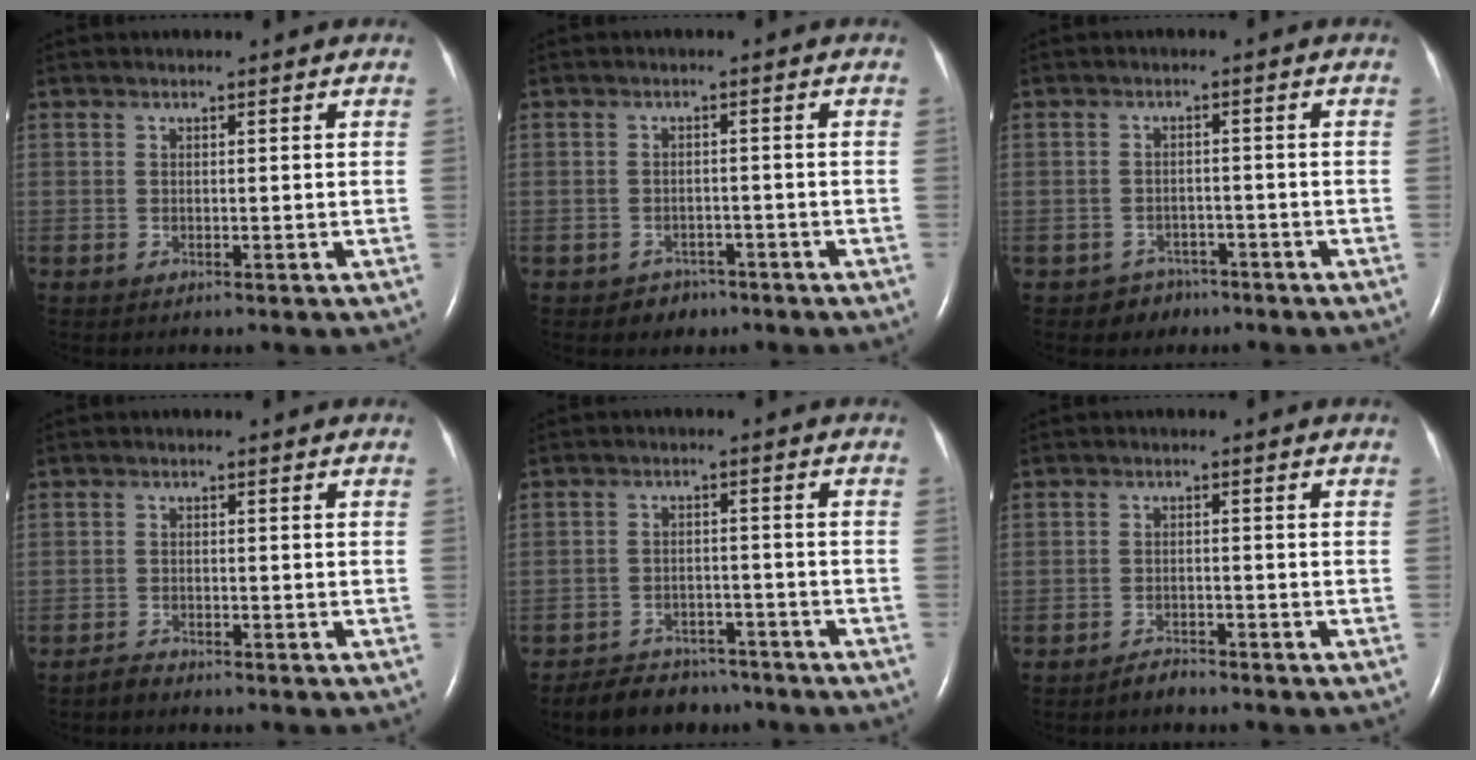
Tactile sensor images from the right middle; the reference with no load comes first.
{"total": 2.6, "force": [-1.8, 1.9, 0.3], "torque": [-0.011, 0.007, -0.021]}
{"total": 3.2, "force": [-2.2, 2.3, -0.2], "torque": [-0.004, 0.009, -0.030]}
{"total": 1.3, "force": [-1.2, 0.3, 0.1], "torque": [-0.003, -0.001, -0.022]}
{"total": 7.9, "force": [-6.8, 3.7, 1.6], "torque": [-0.018, 0.003, -0.101]}
{"total": 2.0, "force": [-1.9, 0.4, 0.5], "torque": [-0.015, -0.004, -0.031]}